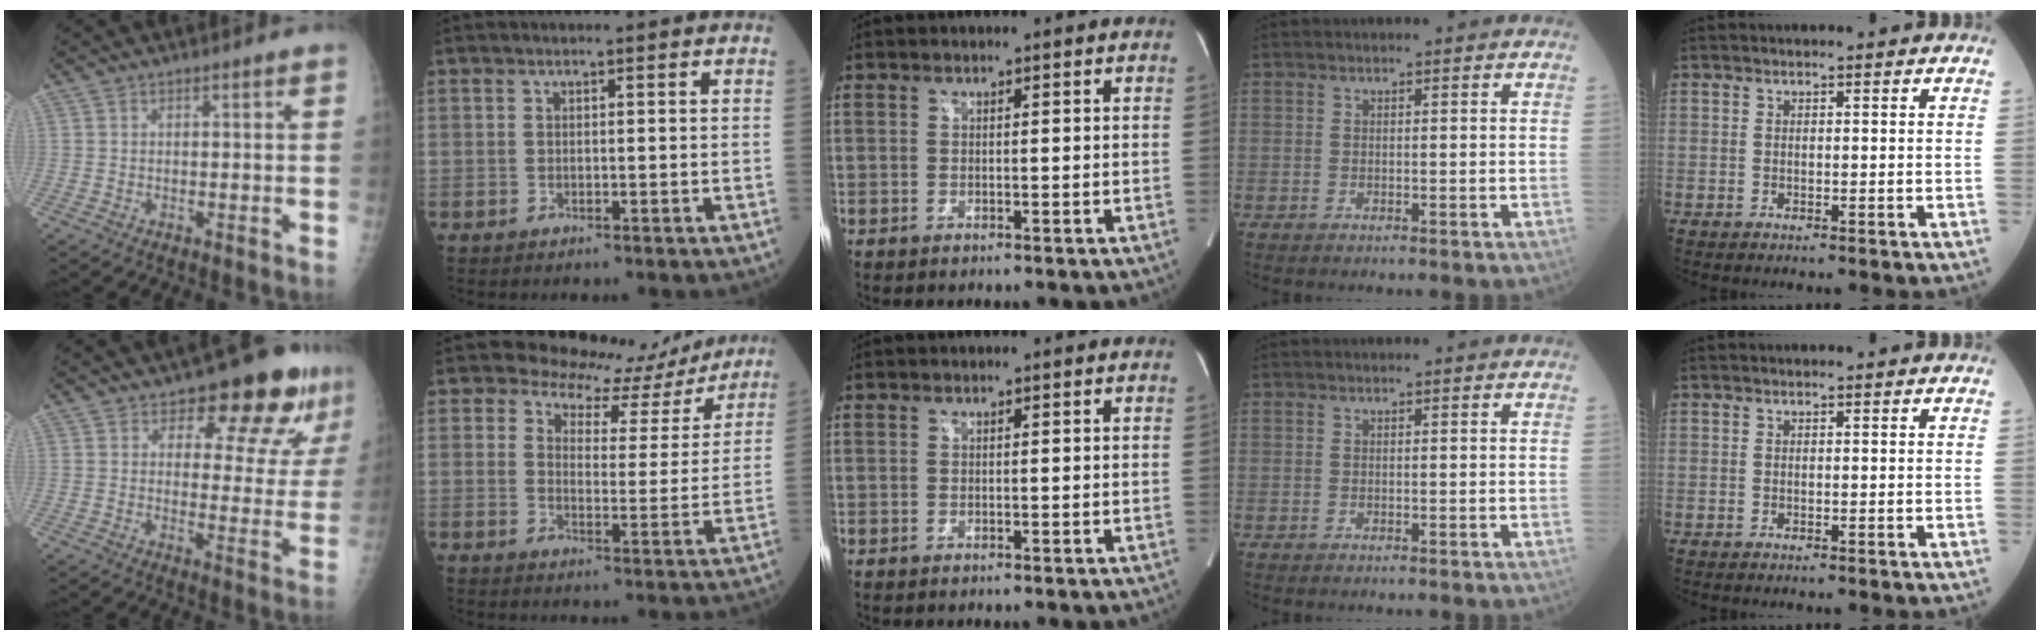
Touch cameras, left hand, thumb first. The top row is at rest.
{"thumb": {"total": 13.7, "force": [9.2, 6.2, 8.1], "torque": [-0.053, -0.056, 0.108]}, "index": {"total": 9.9, "force": [9.1, 3.8, 0.8], "torque": [-0.003, -0.015, 0.103]}}